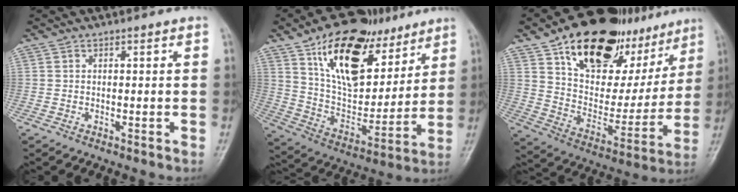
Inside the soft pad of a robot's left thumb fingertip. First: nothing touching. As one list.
[{"total": 23.2, "force": [12.4, 12.4, 15.1], "torque": [-0.199, -0.046, 0.219]}, {"total": 28.8, "force": [17.1, 15.8, 16.8], "torque": [-0.208, -0.032, 0.276]}]